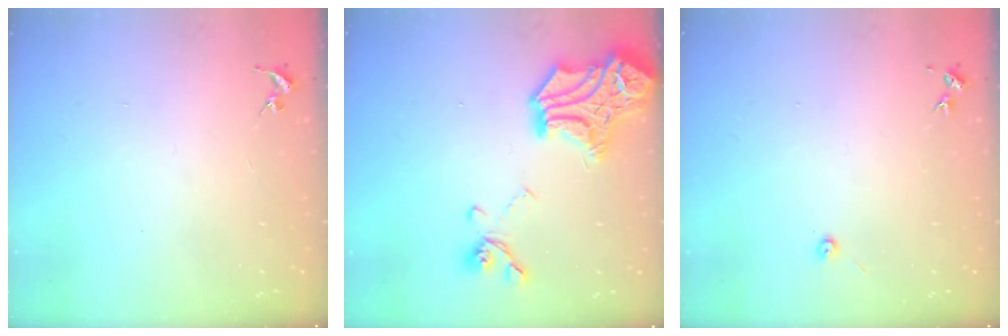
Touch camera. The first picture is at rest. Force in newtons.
{"total": 22.8, "press": 22.8, "slide": 0.7}
{"total": 2.0, "press": 2.0, "slide": 0.3}